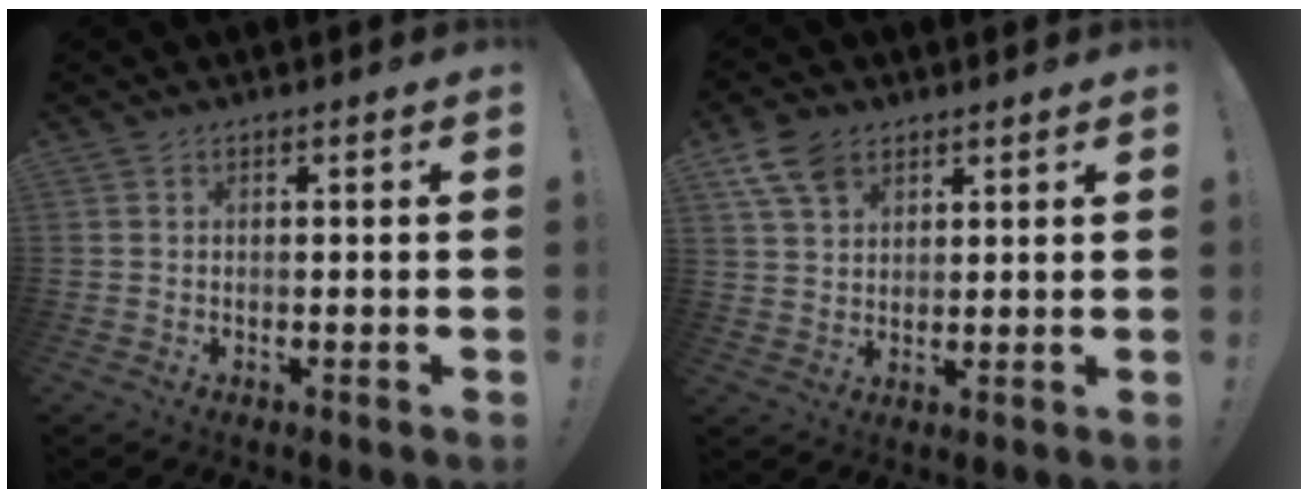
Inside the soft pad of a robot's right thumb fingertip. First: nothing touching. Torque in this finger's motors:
{"motor_torque": [0.14, 0.12, 0.60, 0.31, 0.01]}